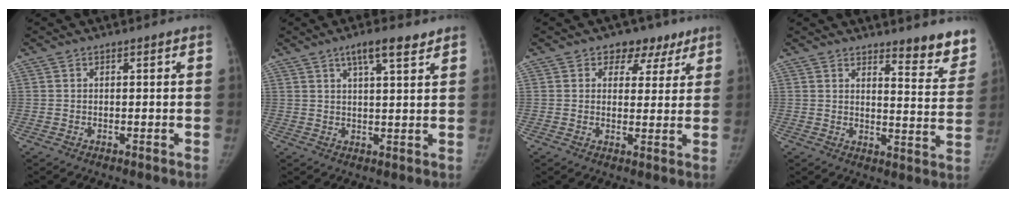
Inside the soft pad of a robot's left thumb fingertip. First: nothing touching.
{"total": 6.2, "force": [4.0, 1.4, 4.5], "torque": [-0.064, -0.014, 0.065]}
{"total": 6.4, "force": [3.8, 4.8, 2.0], "torque": [0.024, -0.009, 0.048]}
{"total": 9.9, "force": [8.0, 2.1, 5.4], "torque": [-0.033, -0.066, 0.097]}